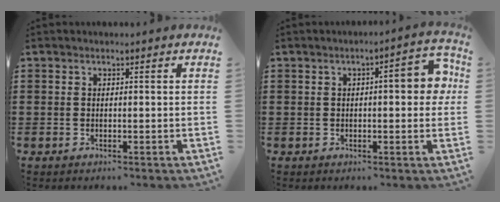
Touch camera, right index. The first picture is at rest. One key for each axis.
{"total": 5.9, "fx": 0.7, "fy": 1.6, "fz": 5.6, "tx": -0.080, "ty": 0.001, "tz": 0.002}